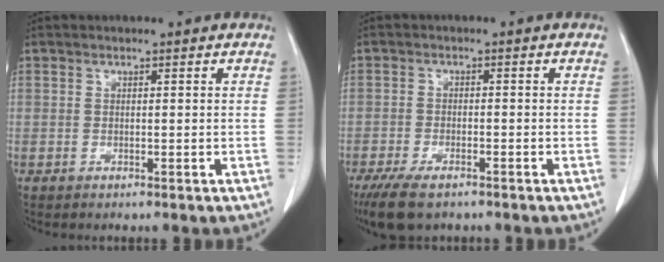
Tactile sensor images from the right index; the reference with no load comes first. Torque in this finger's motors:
{"motor_torque": [0.69, -0.55, 0.23, 0.08]}